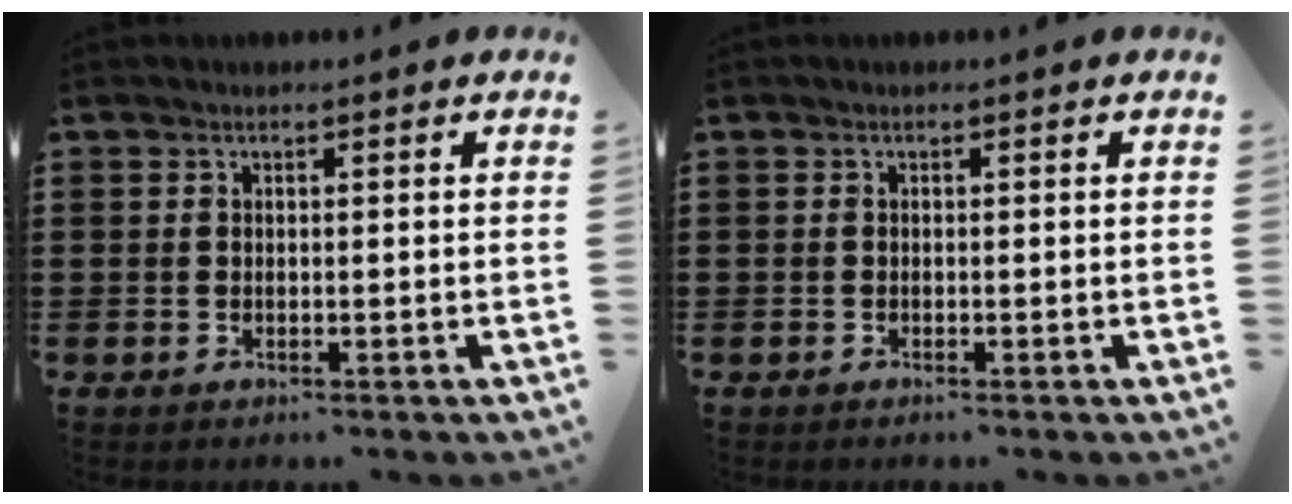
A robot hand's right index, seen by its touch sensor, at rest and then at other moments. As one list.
[{"total": 0.0}]